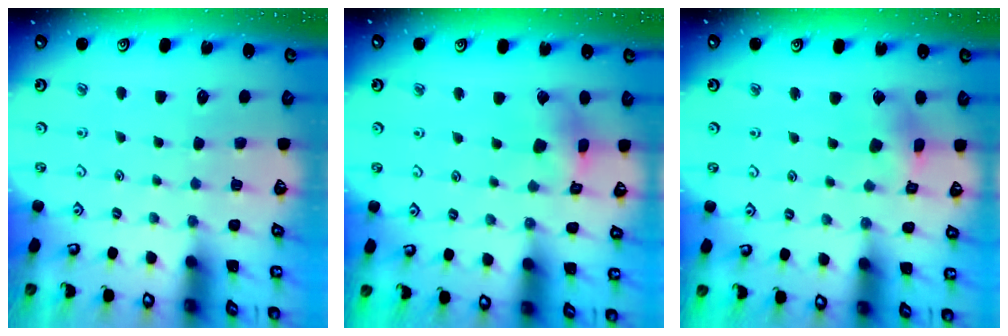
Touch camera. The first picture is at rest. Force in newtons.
{"total": 7.2, "press": 7.2, "slide": 0.6}
{"total": 5.2, "press": 5.2, "slide": 0.4}